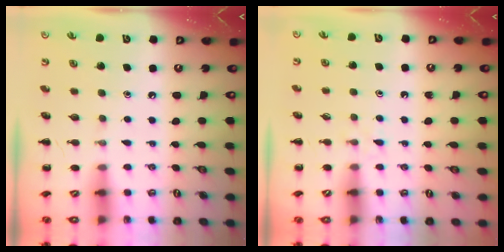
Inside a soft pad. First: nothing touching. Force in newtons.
{"total": 2.9, "press": 2.6, "slide": 1.3}